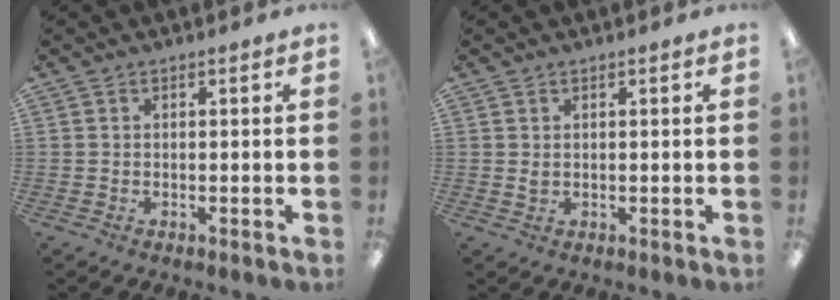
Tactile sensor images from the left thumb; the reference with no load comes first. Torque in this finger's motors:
{"motor_torque": [-0.18, 0.09, -0.19, 0.11, 0.06]}